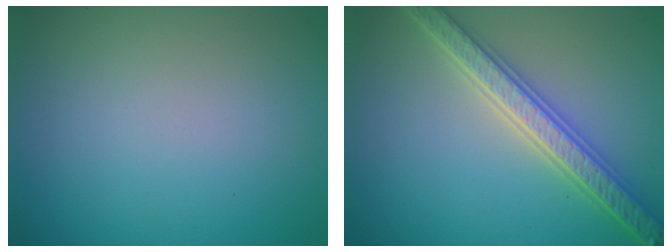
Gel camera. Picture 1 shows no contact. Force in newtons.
{"total": 4.8, "press": 4.7, "slide": 1.1}